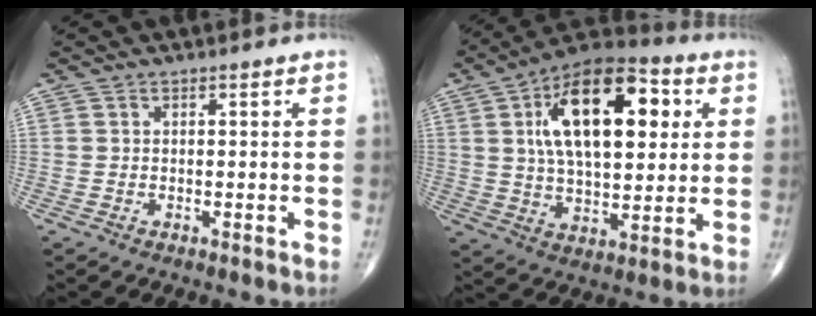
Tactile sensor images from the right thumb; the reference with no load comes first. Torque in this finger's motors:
{"motor_torque": [1.03, 3.98, 2.09, 0.68, 0.33]}